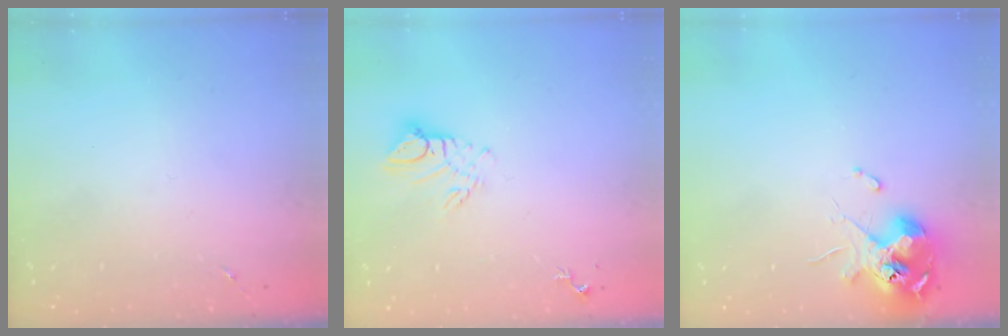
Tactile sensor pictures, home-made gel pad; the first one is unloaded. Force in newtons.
{"total": 7.6, "press": 7.6, "slide": 0.7}
{"total": 11.6, "press": 11.5, "slide": 1.5}